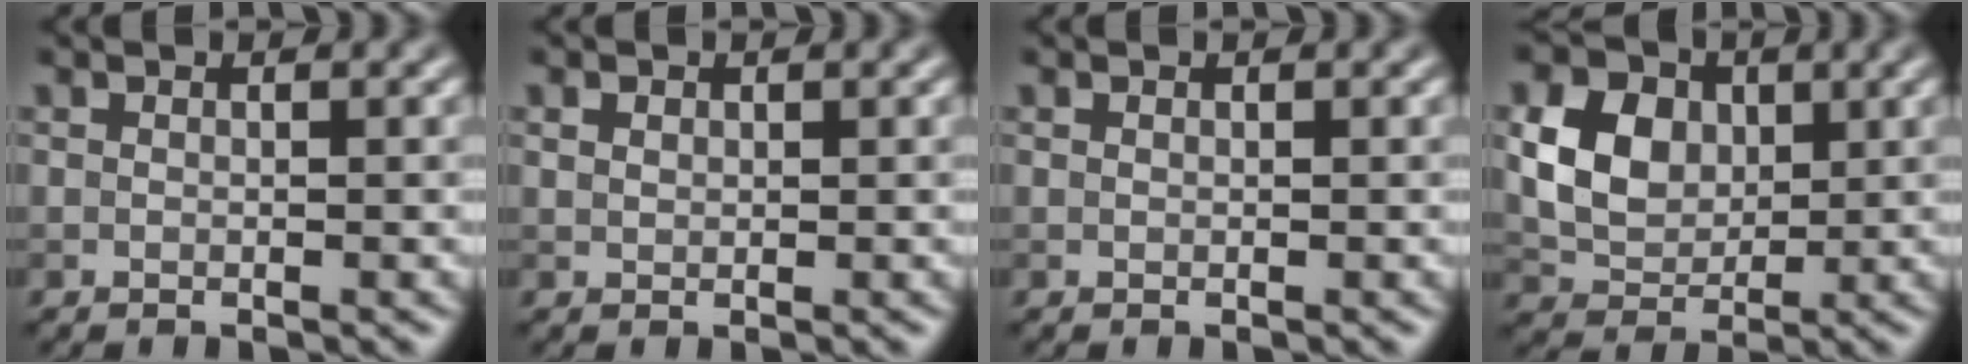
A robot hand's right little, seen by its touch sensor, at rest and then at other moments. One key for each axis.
{"total": 0.8, "fx": 0.4, "fy": 0.6, "fz": 0.4, "tx": -0.008, "ty": -0.001, "tz": 0.008}
{"total": 0.0}
{"total": 6.1, "fx": 1.4, "fy": 4.7, "fz": 3.7, "tx": -0.084, "ty": 0.000, "tz": 0.024}